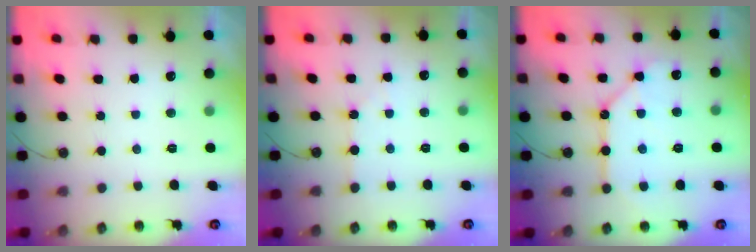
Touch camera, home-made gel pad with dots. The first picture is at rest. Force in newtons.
{"total": 3.4, "press": 3.3, "slide": 0.6}
{"total": 13.1, "press": 13.1, "slide": 1.5}